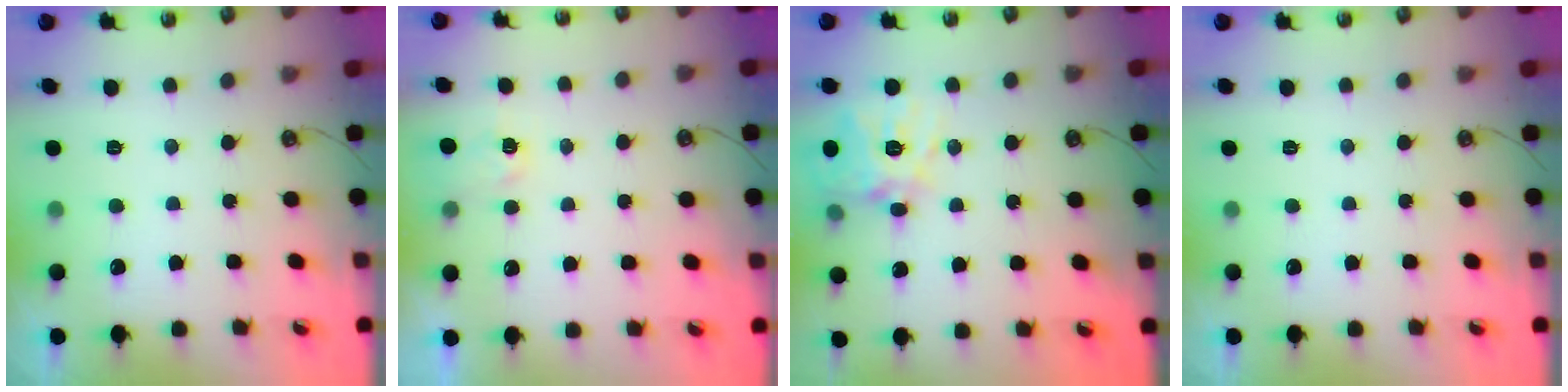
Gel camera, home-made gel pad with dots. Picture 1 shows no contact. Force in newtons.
{"total": 2.9, "press": 2.9, "slide": 0.4}
{"total": 15.2, "press": 15.1, "slide": 1.5}
{"total": 0.0}